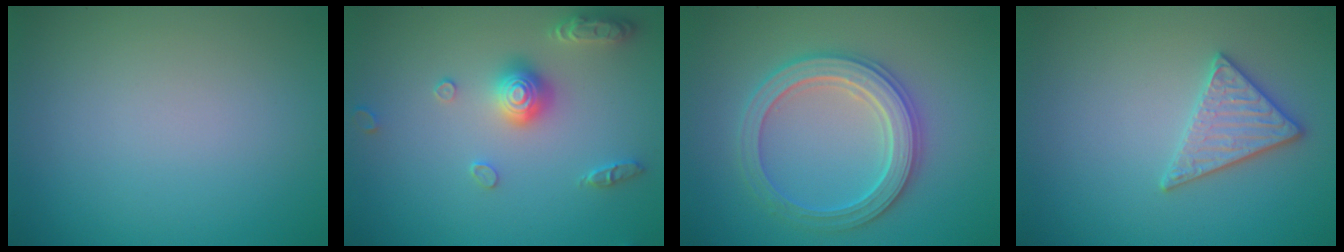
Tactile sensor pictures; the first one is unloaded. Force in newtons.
{"total": 3.2, "press": 3.2, "slide": 0.4}
{"total": 5.2, "press": 5.1, "slide": 0.8}
{"total": 2.8, "press": 2.7, "slide": 0.7}